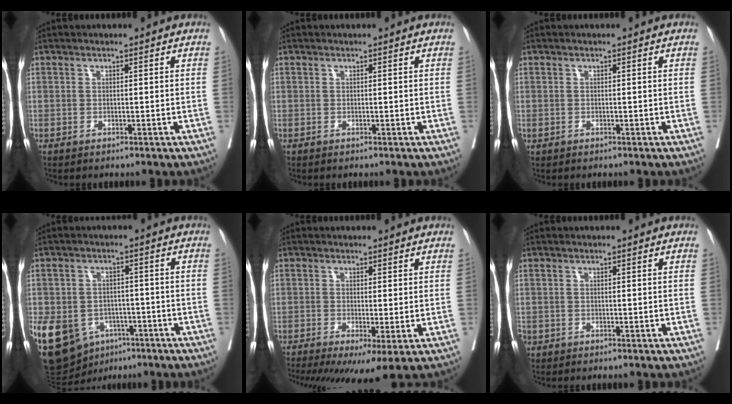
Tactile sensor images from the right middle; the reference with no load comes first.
{"total": 0.0}
{"total": 0.0}
{"total": 20.6, "force": [-9.0, 15.5, 10.1], "torque": [-0.276, -0.008, -0.128]}
{"total": 9.1, "force": [-4.8, 2.3, 7.4], "torque": [-0.119, -0.021, -0.076]}
{"total": 1.3, "force": [-0.7, 0.9, 0.5], "torque": [-0.015, 0.001, -0.013]}